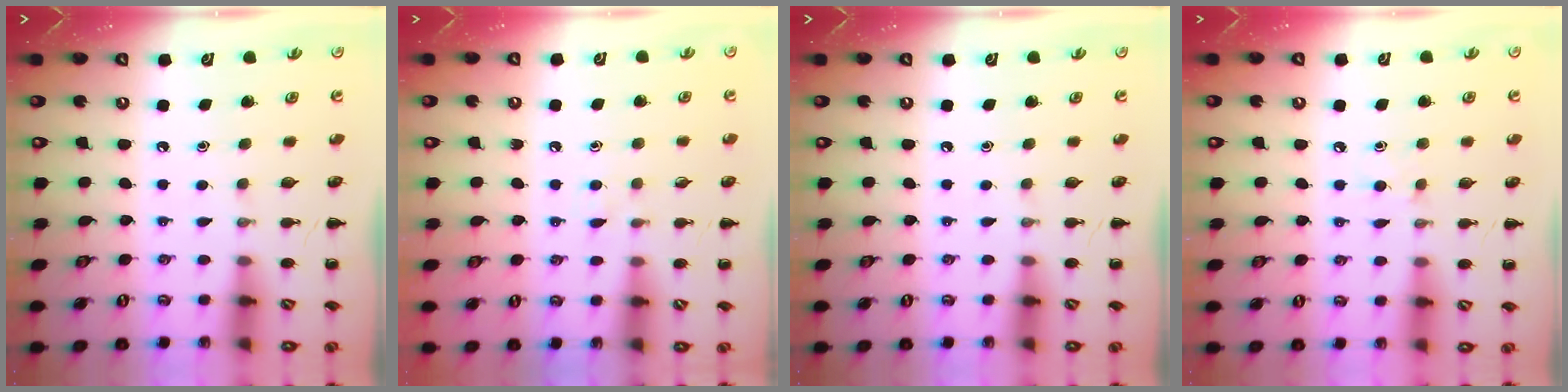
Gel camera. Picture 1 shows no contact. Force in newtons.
{"total": 4.7, "press": 4.3, "slide": 1.9}
{"total": 0.0}
{"total": 3.6, "press": 3.4, "slide": 1.1}